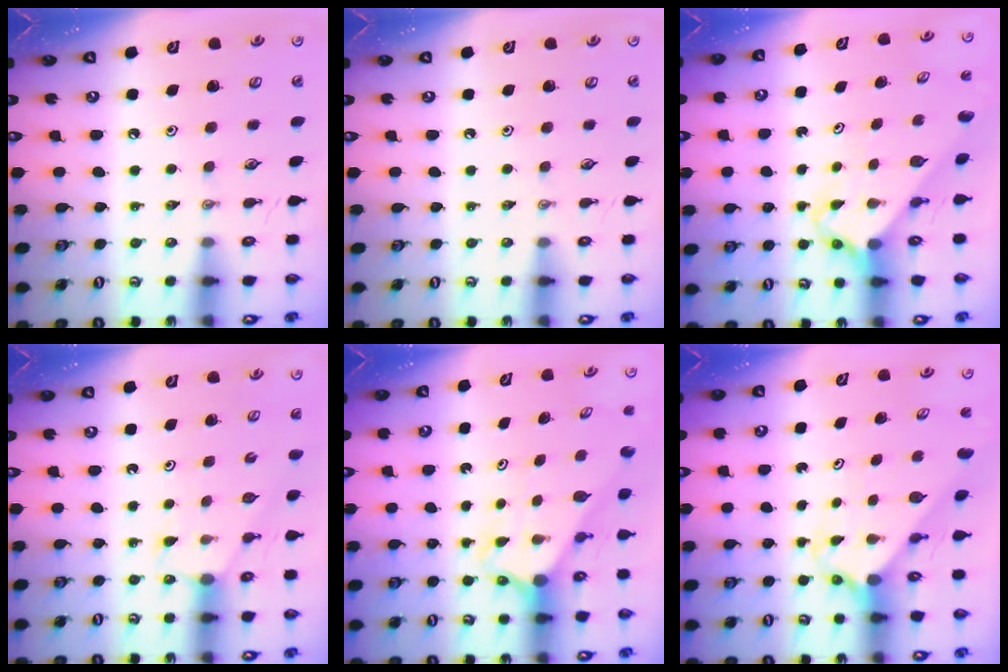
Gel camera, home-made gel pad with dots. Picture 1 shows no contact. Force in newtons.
{"total": 0.0}
{"total": 2.3, "press": 2.3, "slide": 0.2}
{"total": 2.9, "press": 2.9, "slide": 0.3}
{"total": 2.6, "press": 2.6, "slide": 0.2}
{"total": 2.3, "press": 2.3, "slide": 0.2}